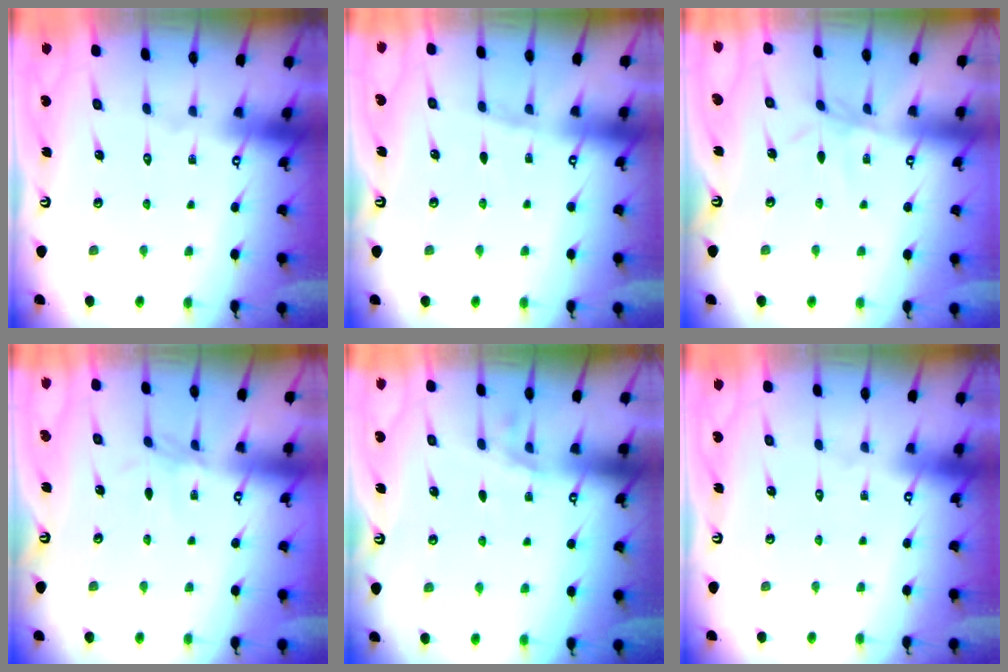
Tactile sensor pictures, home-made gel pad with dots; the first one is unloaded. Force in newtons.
{"total": 3.9, "press": 3.8, "slide": 0.6}
{"total": 3.1, "press": 3.1, "slide": 0.3}
{"total": 2.6, "press": 2.5, "slide": 0.5}
{"total": 4.6, "press": 3.9, "slide": 2.5}
{"total": 0.0}